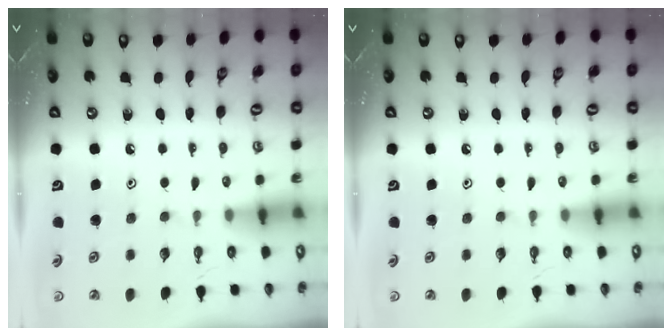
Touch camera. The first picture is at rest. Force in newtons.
{"total": 0.0}